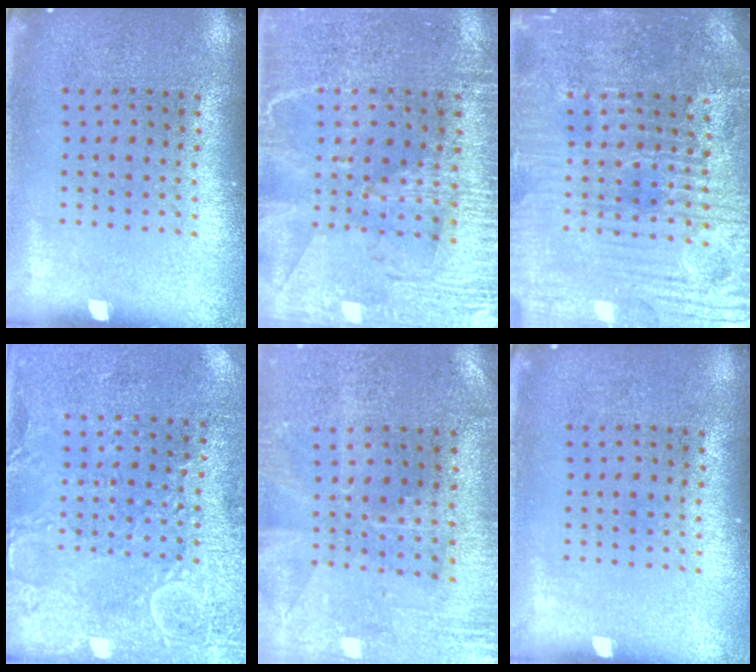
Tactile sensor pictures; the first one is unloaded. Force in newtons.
{"total": 3.3, "press": 3.0, "slide": 1.4}
{"total": 5.1, "press": 4.9, "slide": 1.3}
{"total": 2.9, "press": 2.6, "slide": 1.2}
{"total": 0.5, "press": 0.3, "slide": 0.4}
{"total": 0.0}